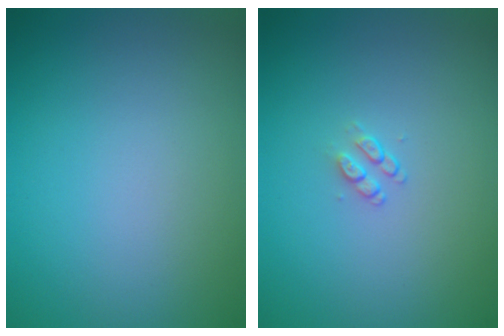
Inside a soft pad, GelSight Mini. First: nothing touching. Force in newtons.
{"total": 1.1, "press": 0.7, "slide": 0.8}